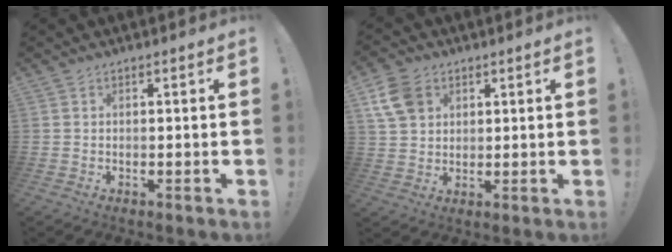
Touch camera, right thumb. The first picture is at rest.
{"total": 9.9, "force": [4.2, 7.5, 4.9], "torque": [-0.097, -0.010, 0.086]}